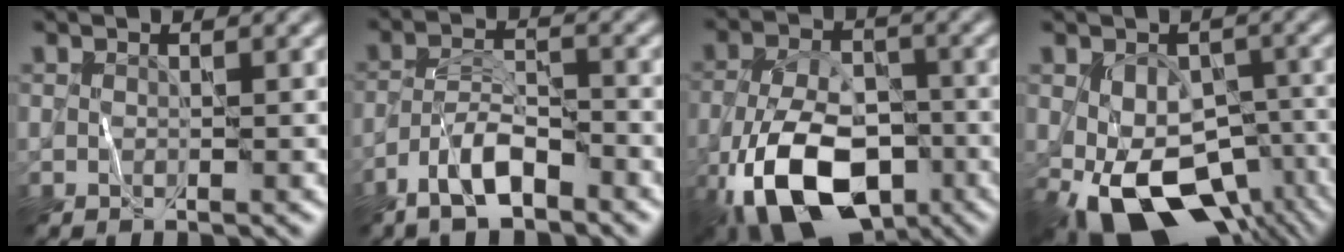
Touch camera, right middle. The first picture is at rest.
{"total": 4.5, "force": [-2.9, 1.2, 3.2], "torque": [-0.056, 0.005, -0.058]}
{"total": 12.6, "force": [-5.8, 6.7, 9.0], "torque": [-0.184, -0.031, -0.104]}
{"total": 11.4, "force": [-4.9, 6.4, 8.1], "torque": [-0.142, -0.018, -0.071]}